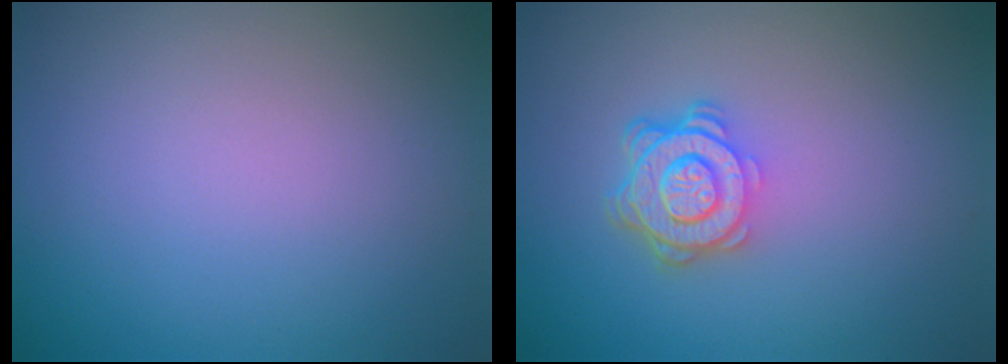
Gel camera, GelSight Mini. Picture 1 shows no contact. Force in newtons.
{"total": 4.5, "press": 3.3, "slide": 3.0}